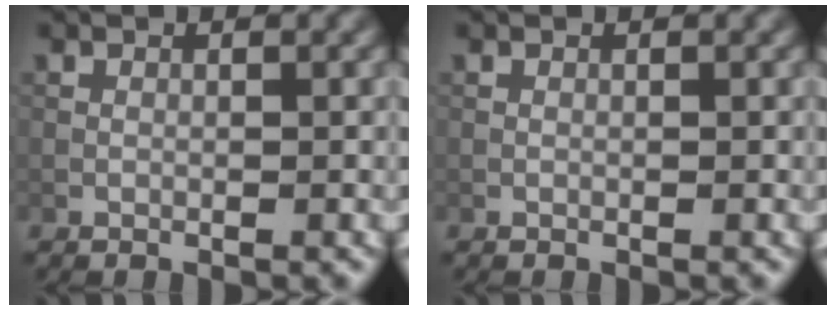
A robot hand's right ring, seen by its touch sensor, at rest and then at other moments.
{"total": 0.0}